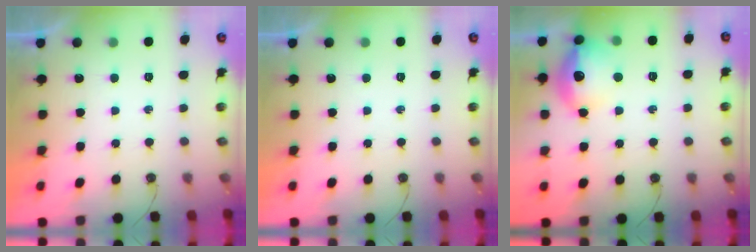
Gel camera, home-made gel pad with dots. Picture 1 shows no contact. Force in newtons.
{"total": 0.0}
{"total": 14.7, "press": 14.6, "slide": 1.1}